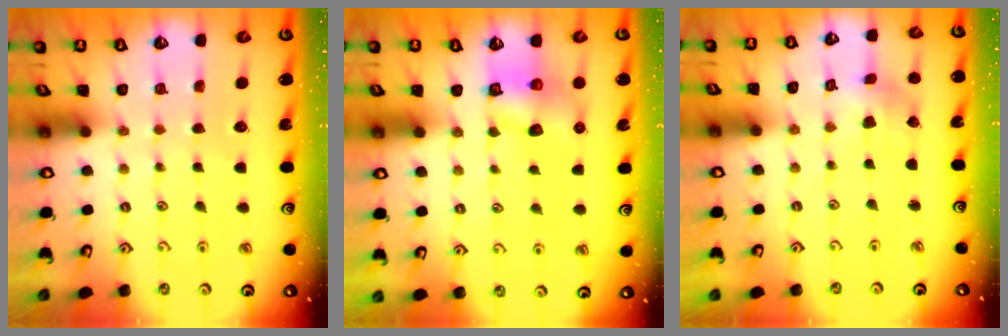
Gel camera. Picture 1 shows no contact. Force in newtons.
{"total": 9.2, "press": 9.2, "slide": 0.4}
{"total": 2.2, "press": 2.2, "slide": 0.4}